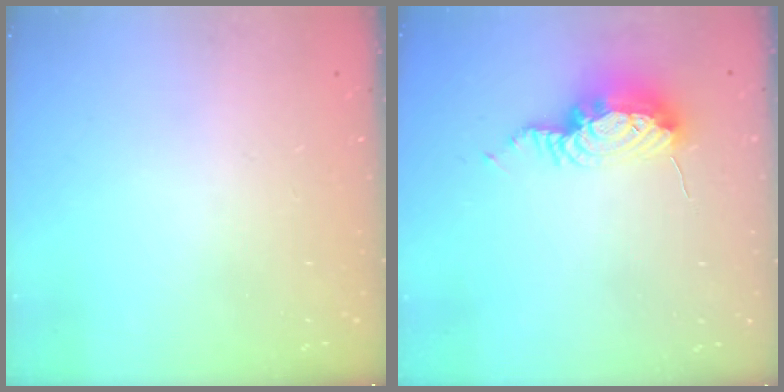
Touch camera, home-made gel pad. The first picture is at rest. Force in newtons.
{"total": 8.7, "press": 8.6, "slide": 1.1}